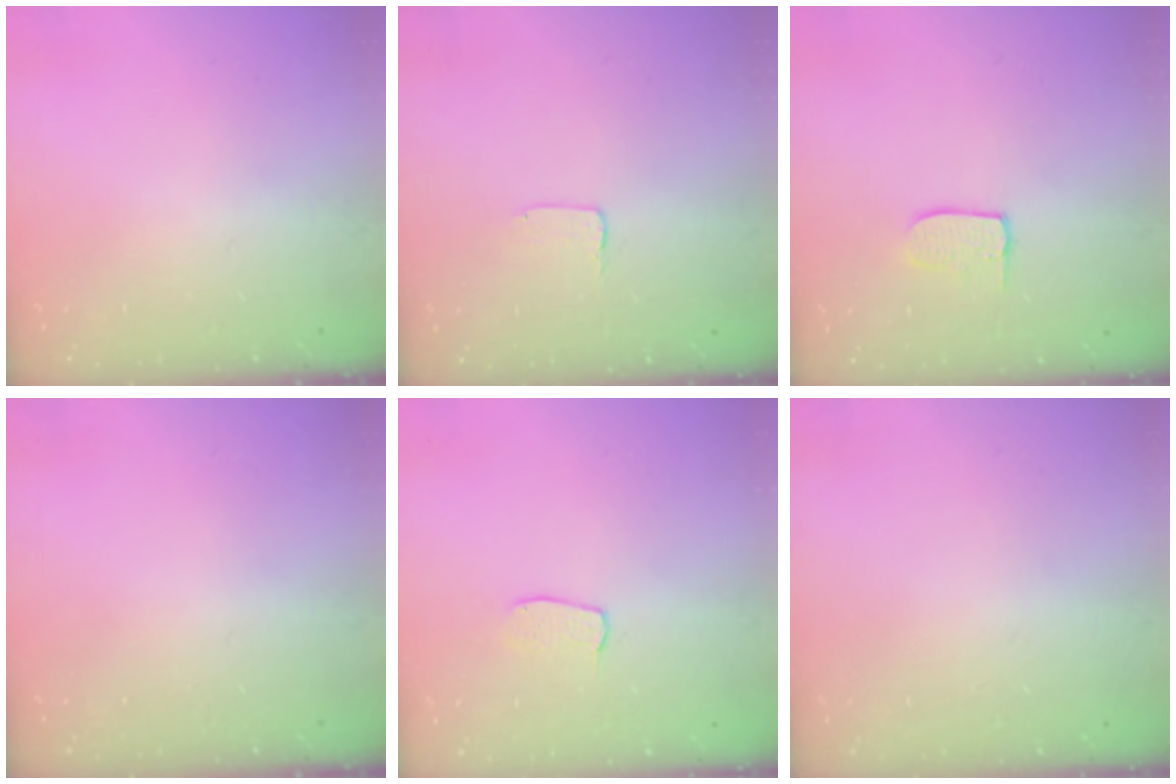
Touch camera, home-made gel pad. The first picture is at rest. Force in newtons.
{"total": 1.0, "press": 1.0, "slide": 0.1}
{"total": 6.5, "press": 6.5, "slide": 0.6}
{"total": 0.0}
{"total": 4.0, "press": 4.0, "slide": 0.2}
{"total": 0.5, "press": 0.5, "slide": 0.1}